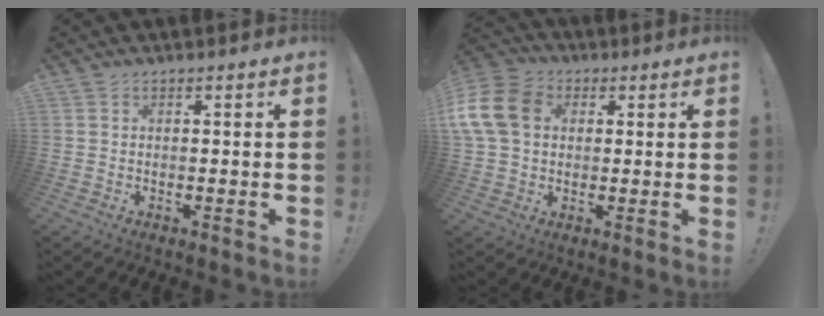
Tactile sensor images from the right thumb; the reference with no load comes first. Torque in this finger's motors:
{"motor_torque": [0.94, 1.85, 0.14, 0.09, 0.31]}